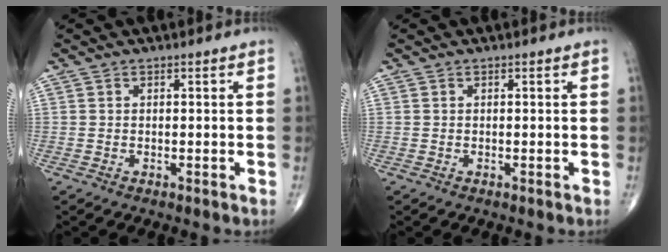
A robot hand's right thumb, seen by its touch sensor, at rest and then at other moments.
{"total": 0.0}